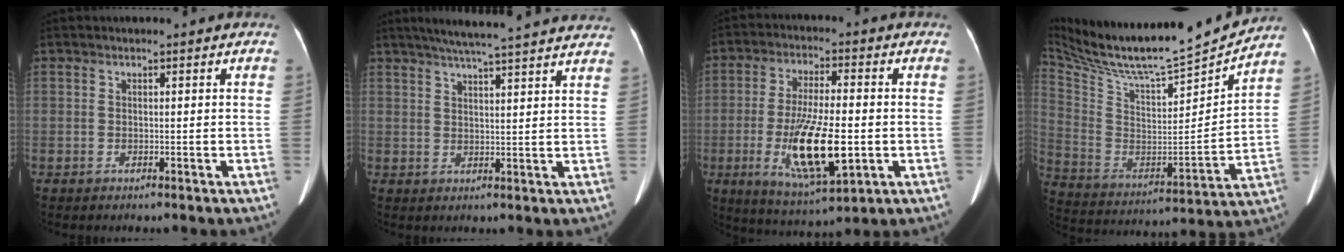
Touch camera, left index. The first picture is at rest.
{"total": 18.9, "force": [16.9, 0.6, 8.4], "torque": [-0.131, 0.017, 0.213]}
{"total": 14.0, "force": [-3.9, 3.0, 13.1], "torque": [-0.248, -0.021, -0.057]}
{"total": 21.3, "force": [19.7, 0.1, 8.0], "torque": [-0.168, -0.049, 0.326]}